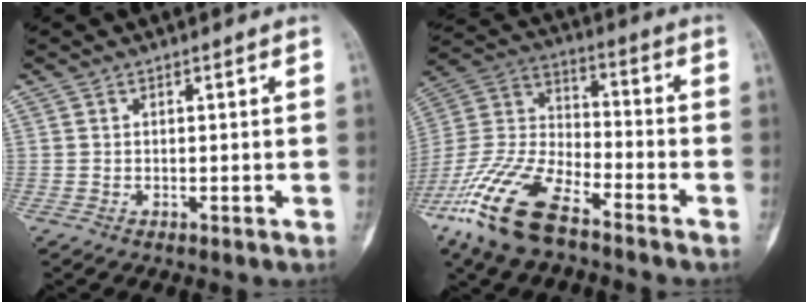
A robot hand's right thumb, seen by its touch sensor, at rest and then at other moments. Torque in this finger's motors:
{"motor_torque": [0.31, 0.42, 1.43, -1.34, 0.13]}